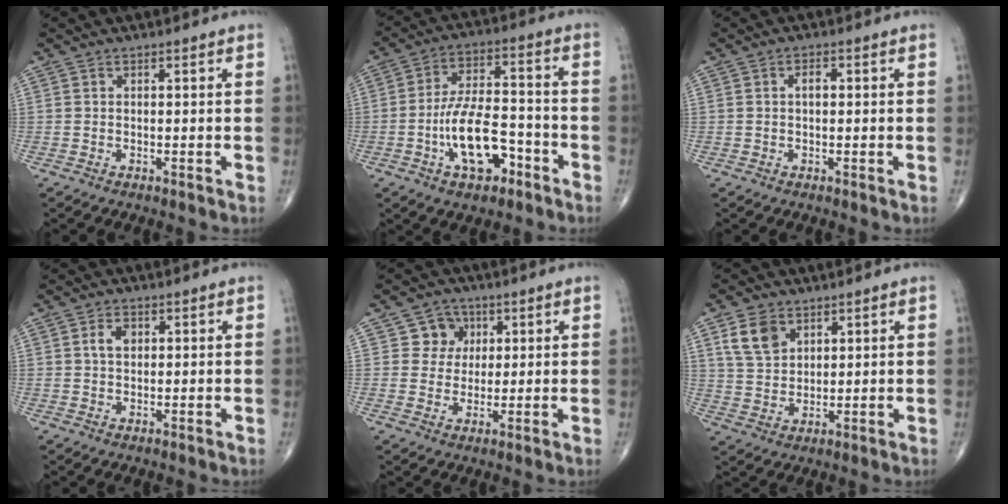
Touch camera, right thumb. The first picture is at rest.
{"total": 12.9, "force": [-5.2, 6.3, 10.0], "torque": [-0.167, 0.039, -0.086]}
{"total": 1.9, "force": [0.1, 1.1, 1.6], "torque": [-0.025, 0.005, -0.001]}
{"total": 3.1, "force": [0.8, 2.1, 2.1], "torque": [-0.034, 0.003, 0.014]}
{"total": 5.6, "force": [1.9, 5.1, 1.1], "torque": [0.018, 0.001, 0.025]}
{"total": 7.3, "force": [3.6, 5.0, 3.8], "torque": [-0.056, -0.014, 0.075]}